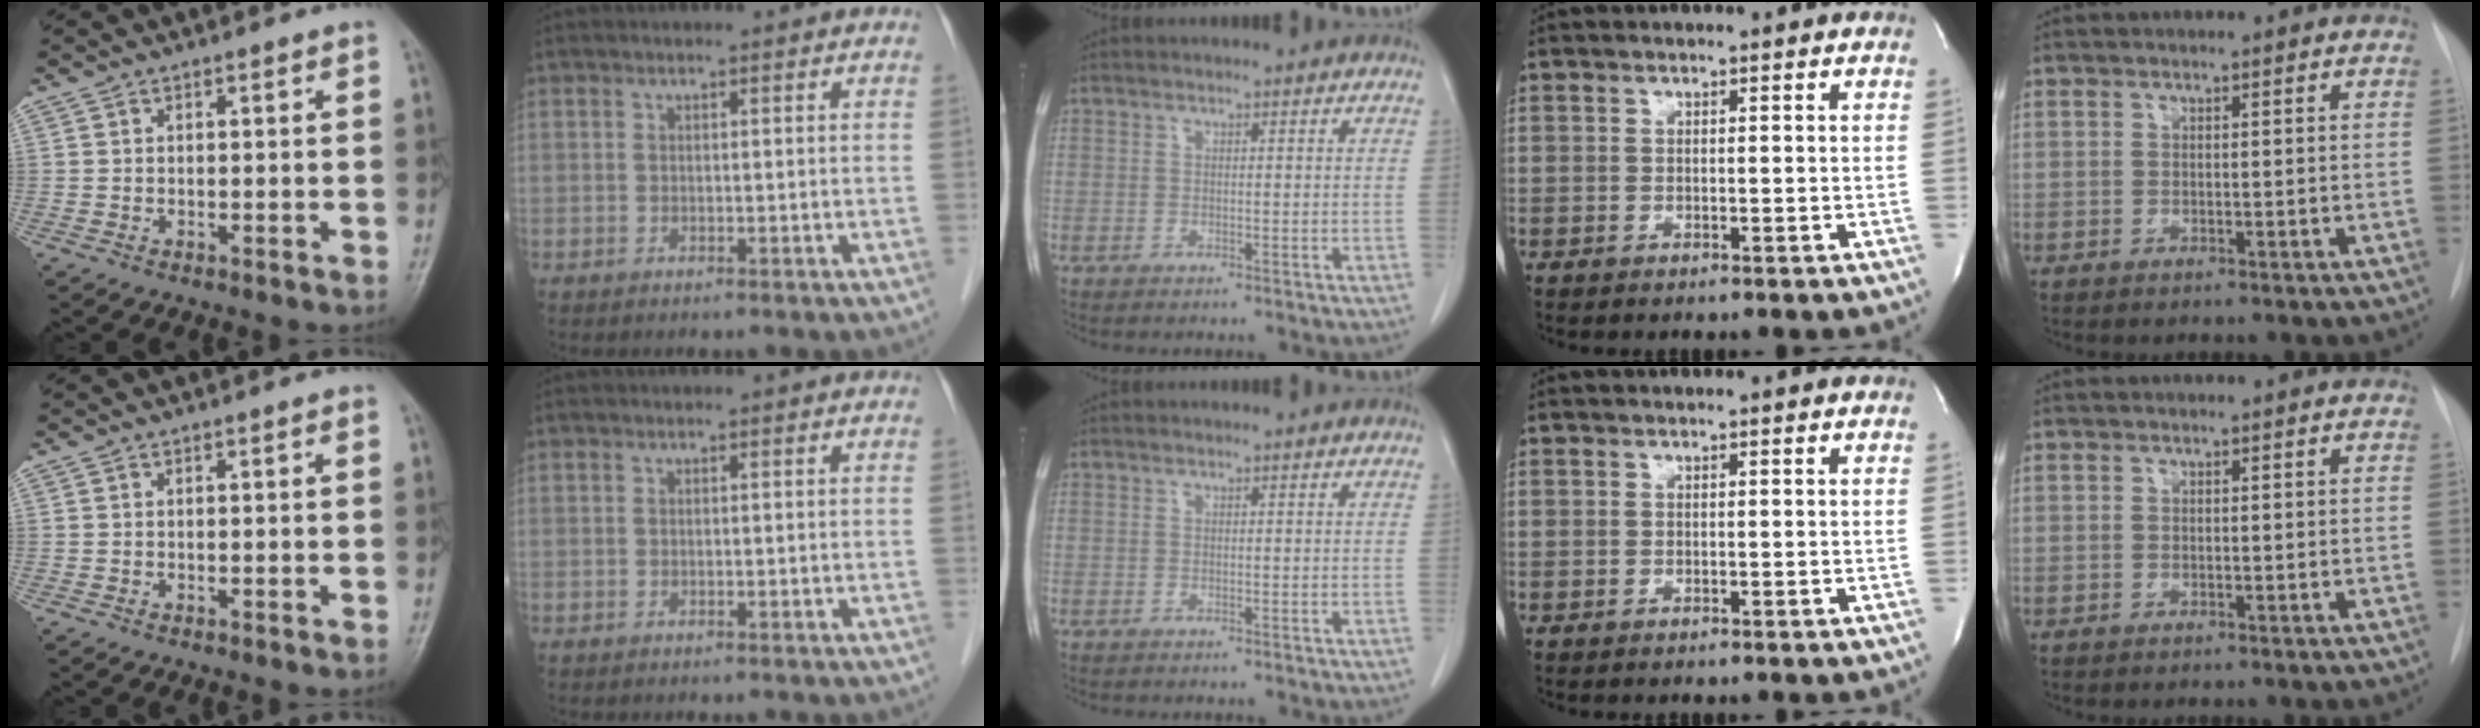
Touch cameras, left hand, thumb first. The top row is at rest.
{}